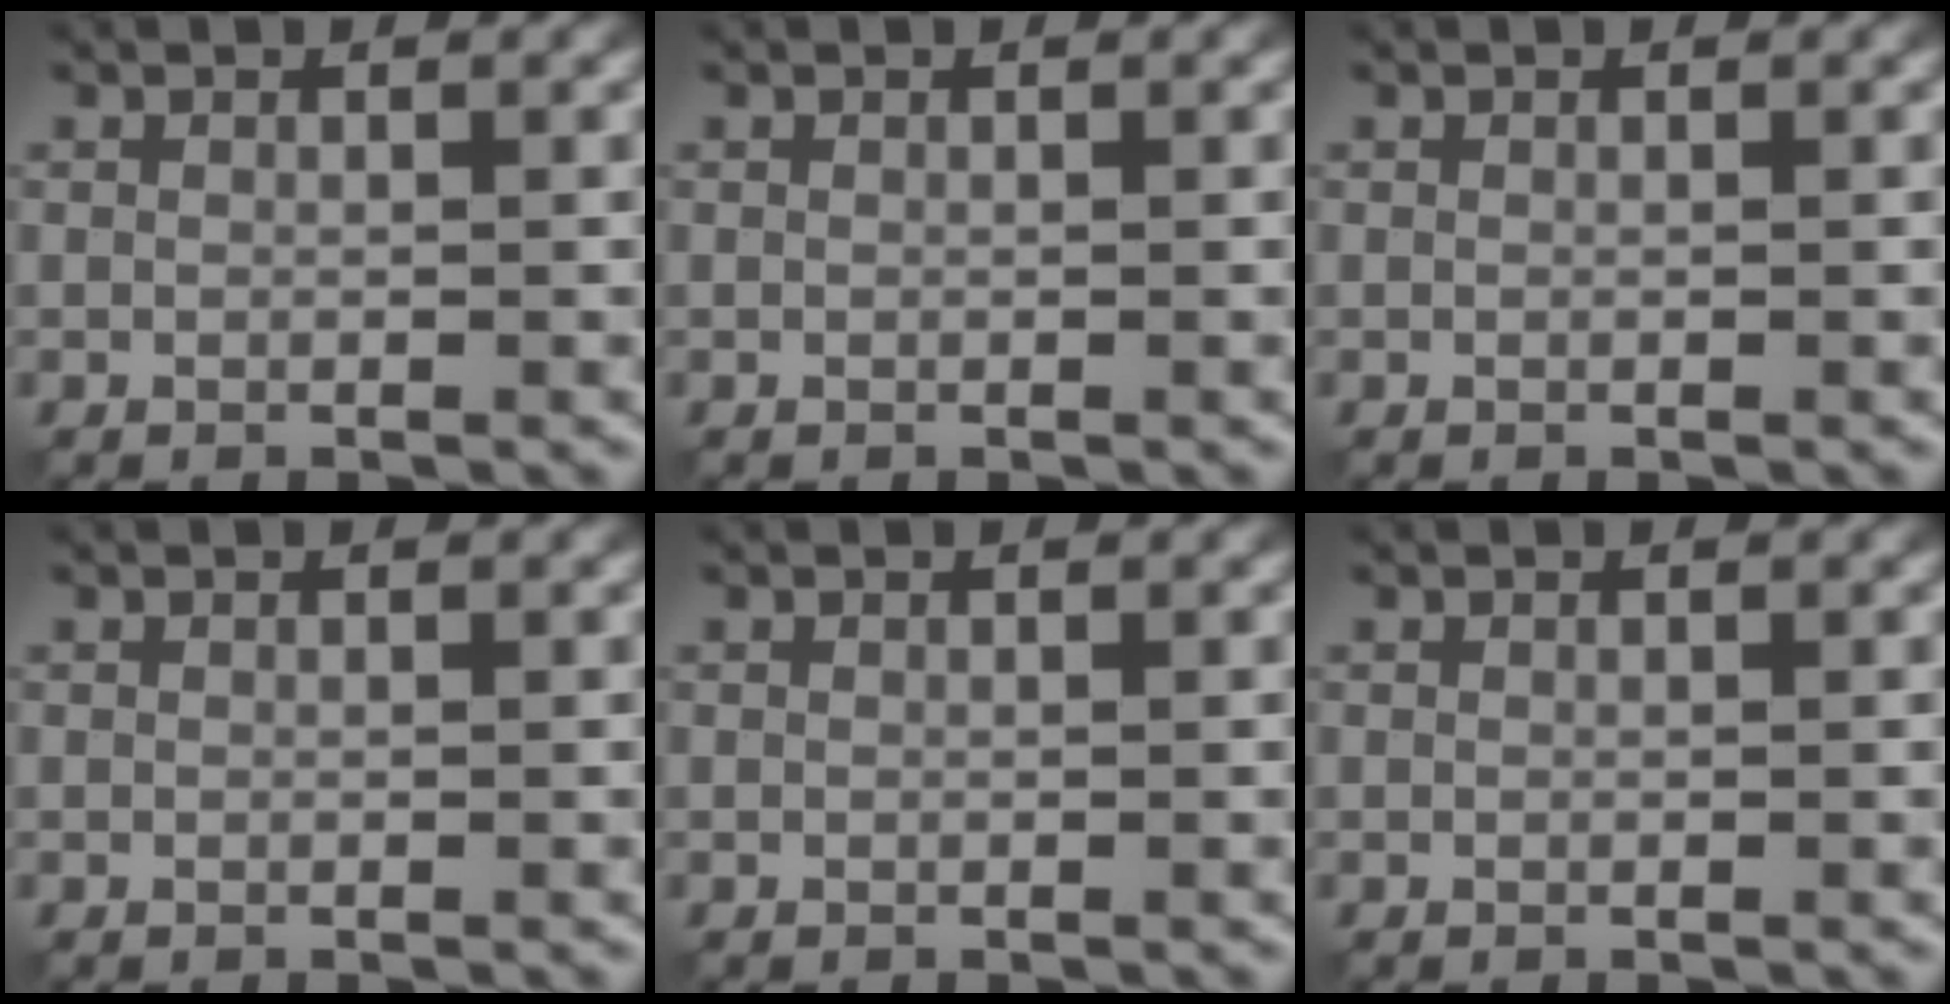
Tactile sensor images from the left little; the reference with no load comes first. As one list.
[{"total": 0.0}, {"total": 0.0}, {"total": 0.0}, {"total": 0.0}, {"total": 0.0}]